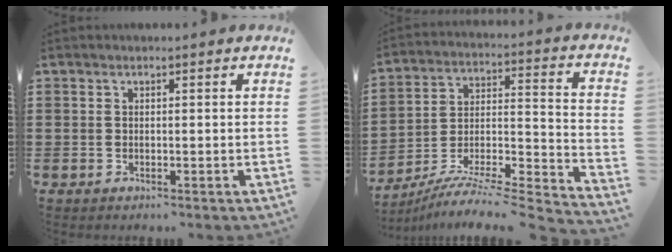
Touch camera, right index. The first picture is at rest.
{"total": 6.8, "force": [-5.9, 0.2, 3.3], "torque": [-0.054, -0.009, -0.122]}